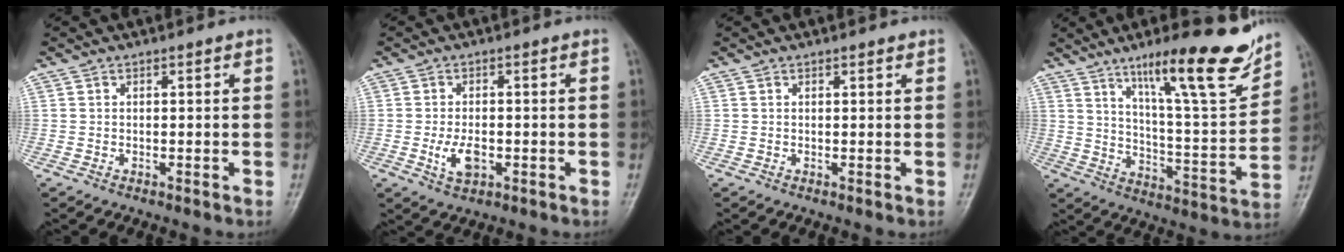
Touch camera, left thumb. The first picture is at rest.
{"total": 4.6, "force": [-1.1, 2.6, 3.7], "torque": [-0.067, -0.002, -0.016]}
{"total": 0.8, "force": [0.6, 0.3, 0.4], "torque": [-0.007, -0.003, 0.007]}
{"total": 19.9, "force": [13.2, 3.5, 14.4], "torque": [-0.184, -0.071, 0.208]}